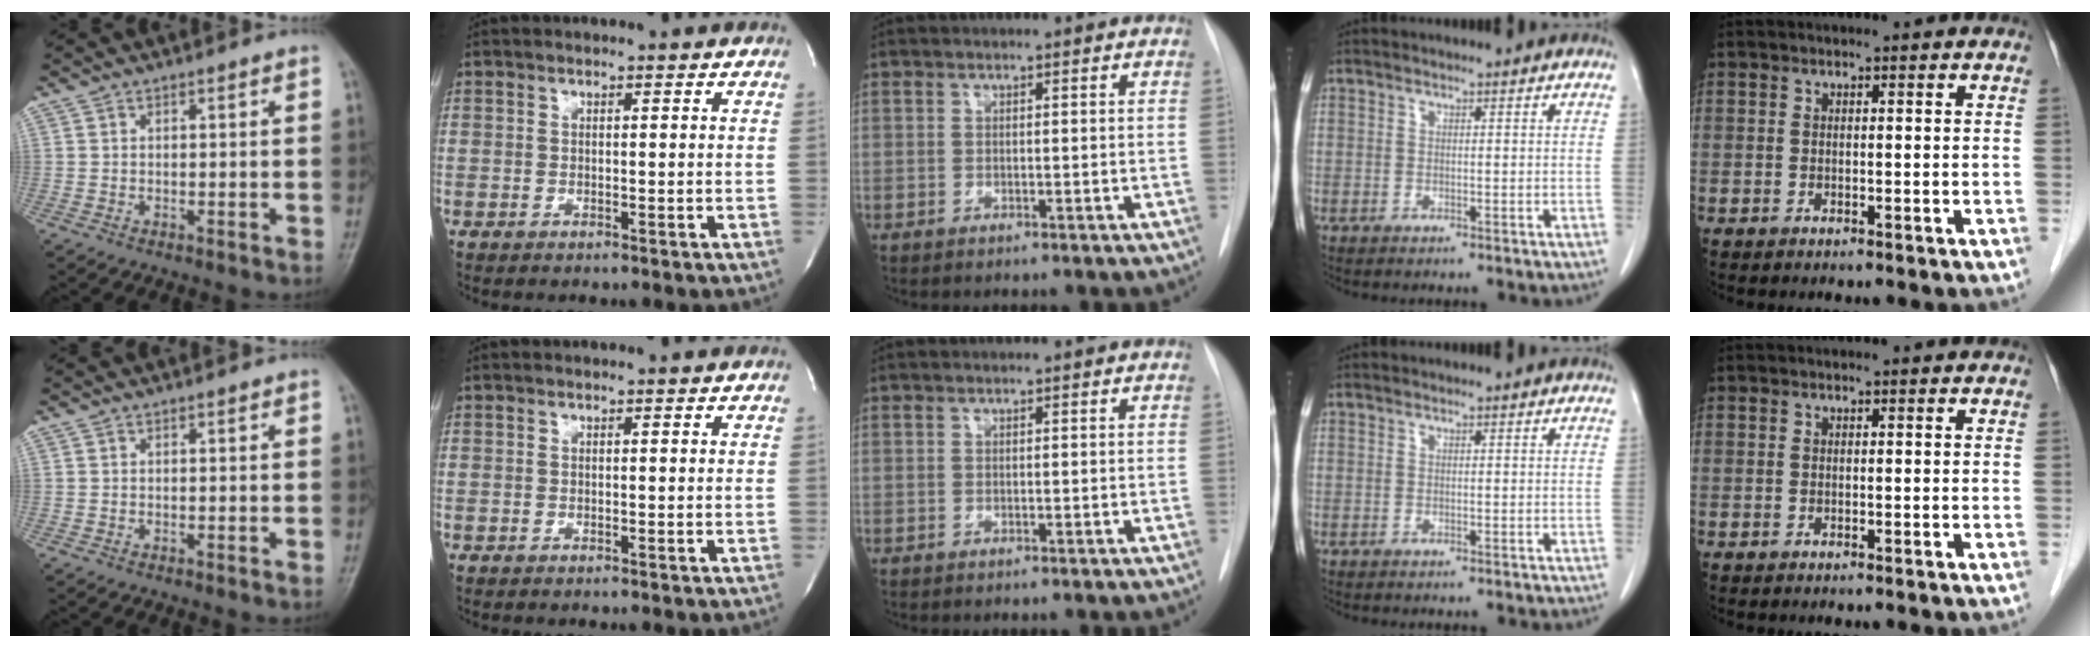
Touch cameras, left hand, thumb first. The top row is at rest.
{}